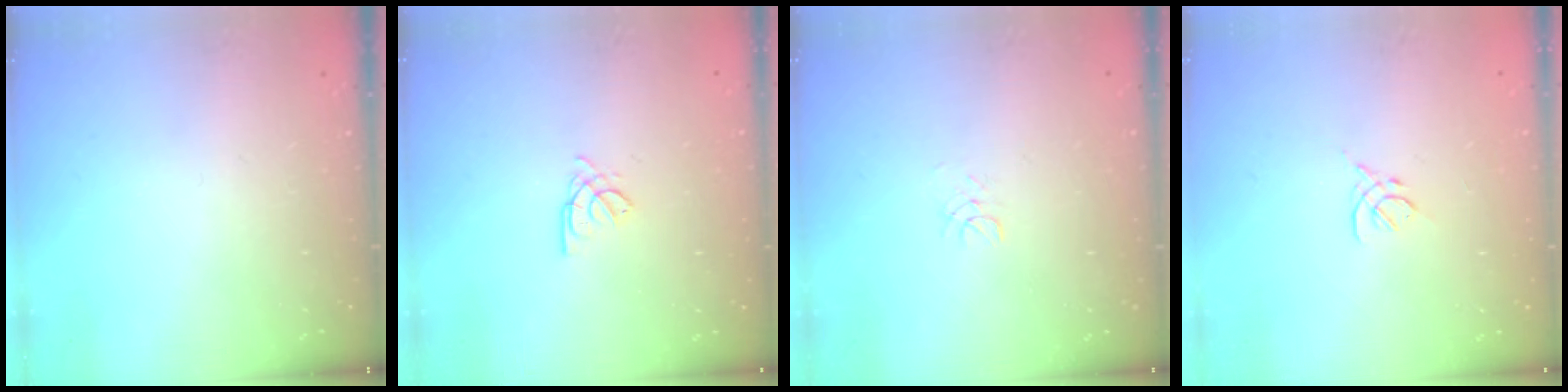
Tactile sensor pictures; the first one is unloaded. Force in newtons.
{"total": 2.0, "press": 2.0, "slide": 0.4}
{"total": 1.7, "press": 1.7, "slide": 0.2}
{"total": 2.7, "press": 2.6, "slide": 0.8}